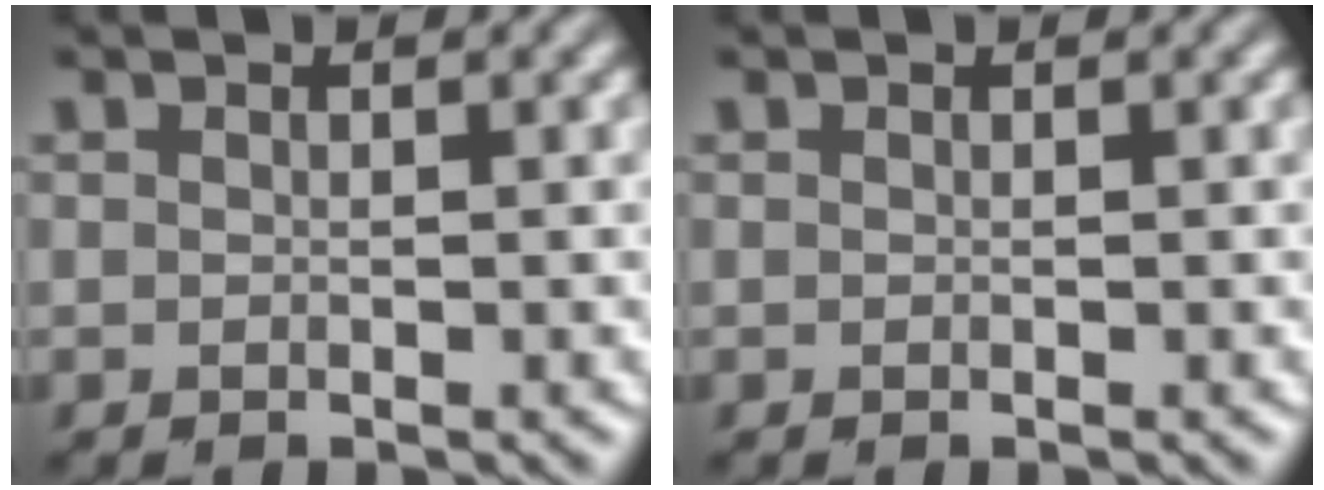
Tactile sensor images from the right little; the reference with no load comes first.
{"total": 0.0}